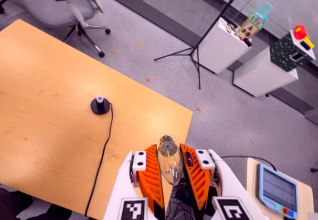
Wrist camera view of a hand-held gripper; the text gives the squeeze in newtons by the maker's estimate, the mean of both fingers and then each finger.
{"total": 14.0, "left": 15.0, "right": 13.0}